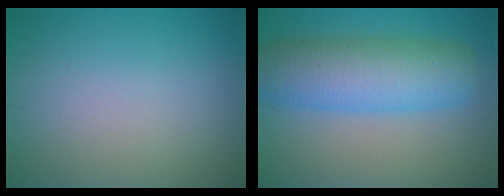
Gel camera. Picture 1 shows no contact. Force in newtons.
{"total": 8.4, "press": 8.4, "slide": 0.2}